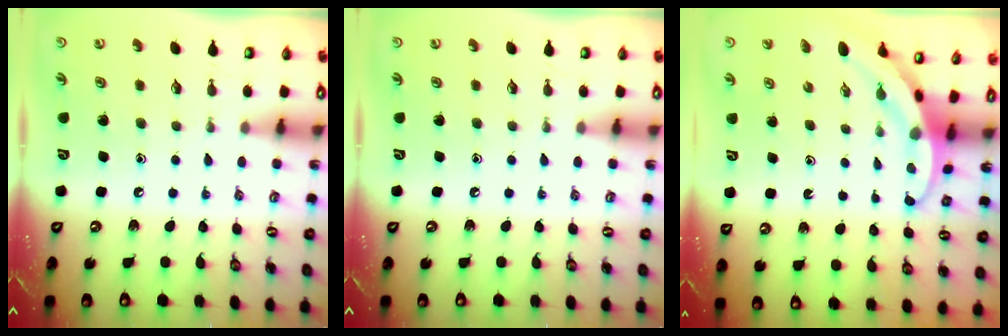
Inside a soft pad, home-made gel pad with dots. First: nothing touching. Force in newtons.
{"total": 0.0}
{"total": 4.0, "press": 4.0, "slide": 0.2}